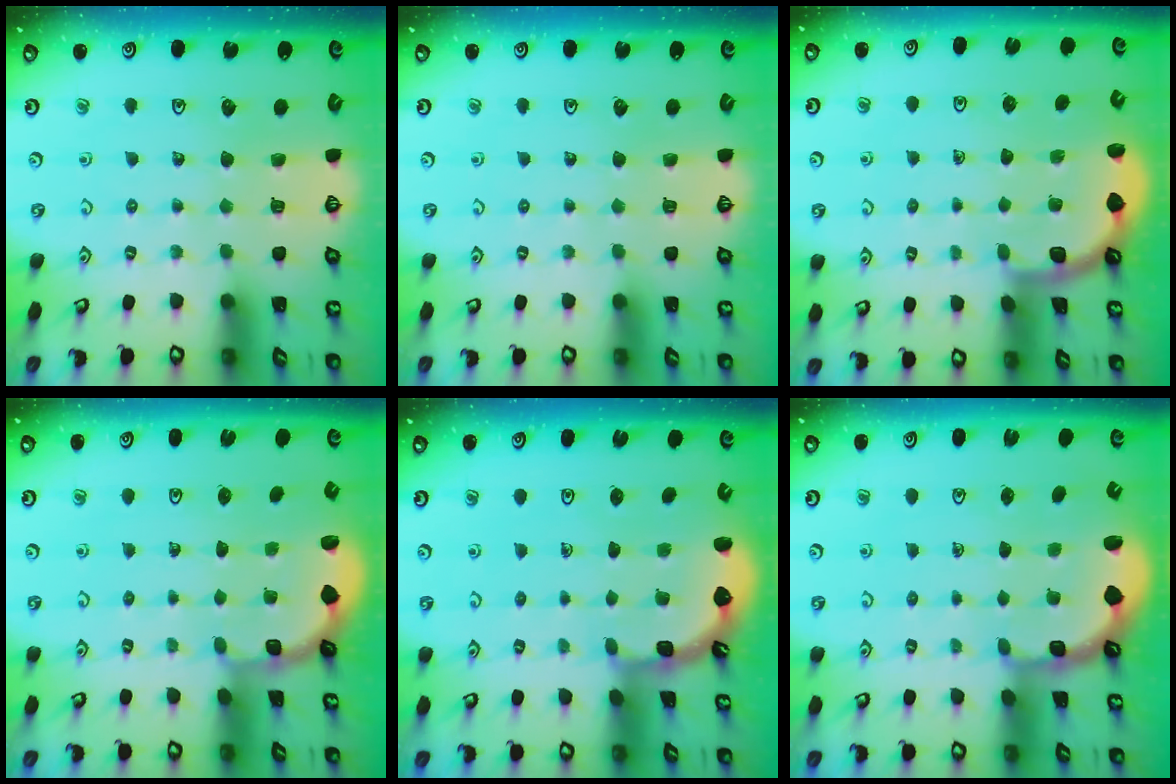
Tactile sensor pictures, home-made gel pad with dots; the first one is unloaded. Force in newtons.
{"total": 0.0}
{"total": 1.8, "press": 1.8, "slide": 0.0}
{"total": 1.9, "press": 1.8, "slide": 0.8}
{"total": 2.0, "press": 2.0, "slide": 0.2}
{"total": 2.4, "press": 2.1, "slide": 1.2}